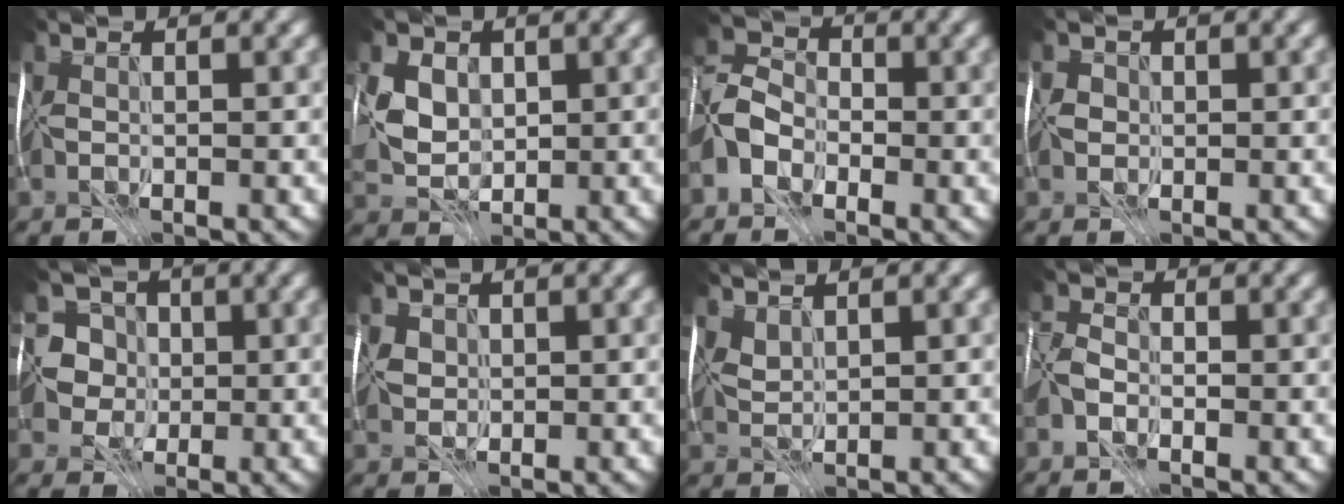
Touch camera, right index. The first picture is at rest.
{"total": 4.0, "force": [1.6, 3.1, 2.0], "torque": [-0.021, 0.024, 0.021]}
{"total": 2.1, "force": [-1.7, 1.3, 0.1], "torque": [0.001, 0.011, -0.038]}
{"total": 0.7, "force": [-0.1, 0.5, -0.5], "torque": [0.017, 0.005, -0.002]}
{"total": 4.8, "force": [0.1, 4.7, 1.0], "torque": [0.000, 0.029, -0.025]}
{"total": 1.1, "force": [0.7, 0.7, -0.4], "torque": [0.013, 0.006, 0.016]}
{"total": 1.8, "force": [1.8, -0.2, -0.2], "torque": [-0.002, 0.006, 0.043]}
{"total": 1.2, "force": [-0.8, -0.3, -0.8], "torque": [0.017, 0.011, -0.019]}